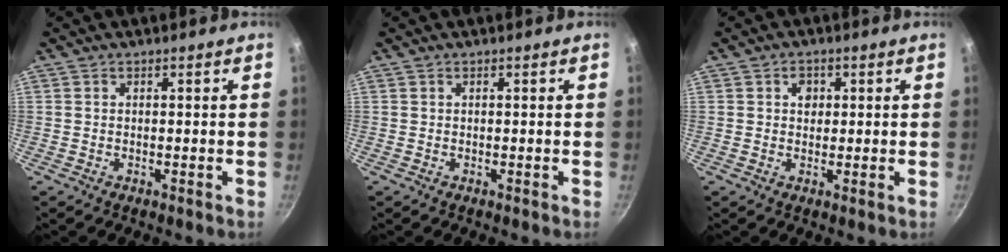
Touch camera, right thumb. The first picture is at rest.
{"total": 0.0}
{"total": 2.6, "force": [0.7, 2.2, 1.2], "torque": [-0.002, -0.001, 0.007]}